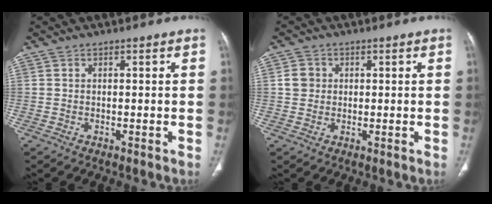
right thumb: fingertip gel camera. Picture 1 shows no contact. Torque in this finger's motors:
{"motor_torque": [0.29, 0.26, -0.25, -0.63, 0.02]}